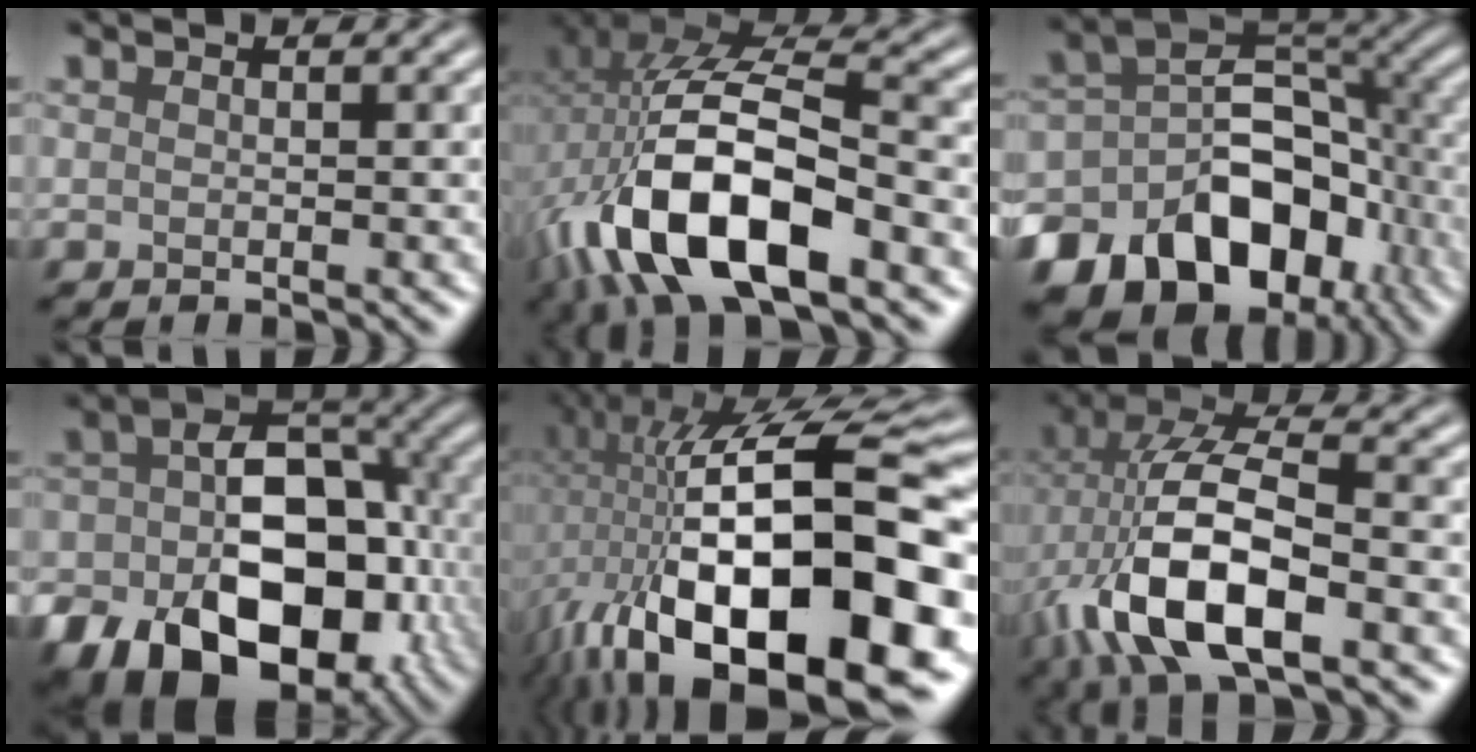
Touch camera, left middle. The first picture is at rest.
{"total": 15.3, "force": [-5.0, 7.2, 12.5], "torque": [-0.253, -0.005, -0.089]}
{"total": 15.3, "force": [-7.4, 10.1, 8.8], "torque": [-0.158, -0.013, -0.116]}
{"total": 17.0, "force": [-5.9, 11.2, 11.3], "torque": [-0.159, -0.032, -0.079]}
{"total": 21.1, "force": [-3.0, 9.8, 18.5], "torque": [-0.323, 0.003, -0.044]}
{"total": 12.1, "force": [-3.4, 5.6, 10.2], "torque": [-0.224, -0.004, -0.065]}